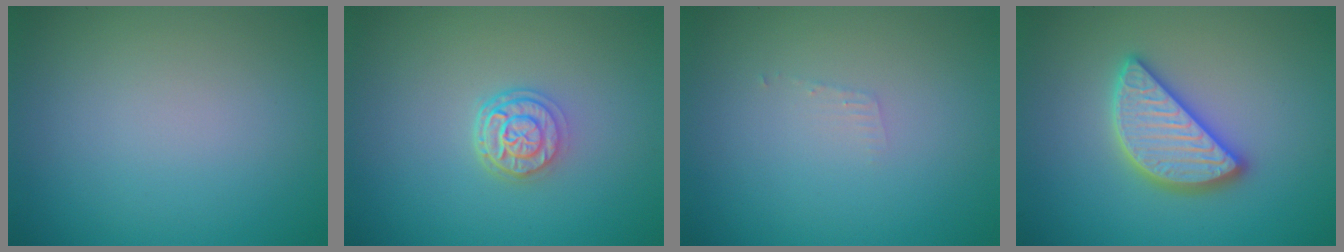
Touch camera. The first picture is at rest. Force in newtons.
{"total": 3.1, "press": 2.5, "slide": 2.0}
{"total": 0.7, "press": 0.7, "slide": 0.1}
{"total": 4.7, "press": 4.7, "slide": 0.5}